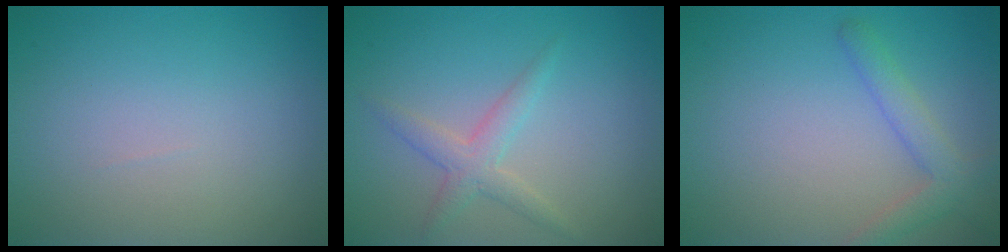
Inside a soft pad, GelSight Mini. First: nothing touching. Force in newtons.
{"total": 2.2, "press": 2.2, "slide": 0.1}
{"total": 2.6, "press": 2.6, "slide": 0.2}